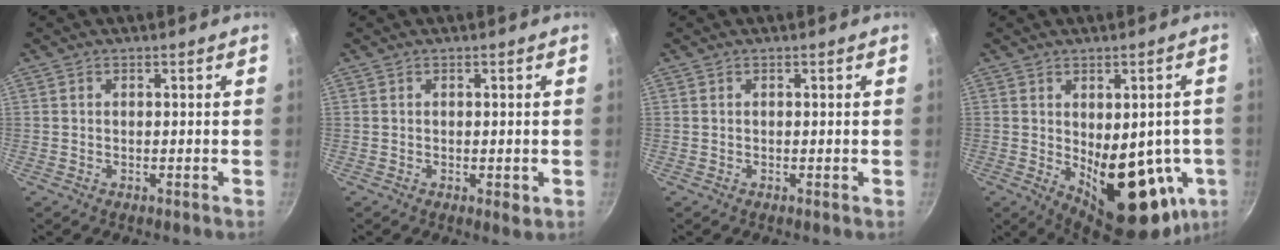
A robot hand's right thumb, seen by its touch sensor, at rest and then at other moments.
{"total": 2.3, "force": [-0.6, 0.9, 2.0], "torque": [-0.032, -0.006, -0.007]}
{"total": 0.0}
{"total": 19.5, "force": [-3.0, 10.2, 16.4], "torque": [-0.169, -0.025, -0.016]}